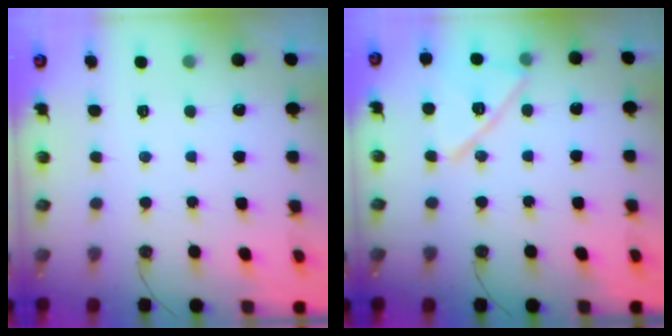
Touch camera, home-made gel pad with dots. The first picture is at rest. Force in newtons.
{"total": 15.1, "press": 14.9, "slide": 2.7}